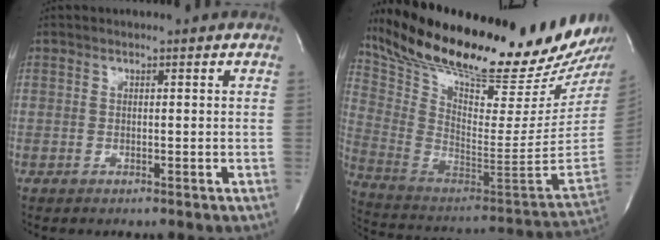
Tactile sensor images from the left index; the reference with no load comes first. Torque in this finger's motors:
{"motor_torque": [0.53, -0.98, 0.53, 0.19]}